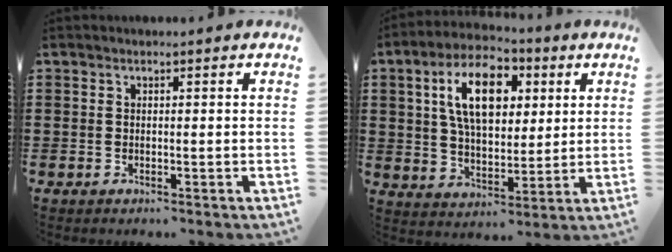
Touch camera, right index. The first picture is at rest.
{"total": 11.8, "force": [4.0, 6.4, 9.1], "torque": [-0.182, 0.013, 0.068]}